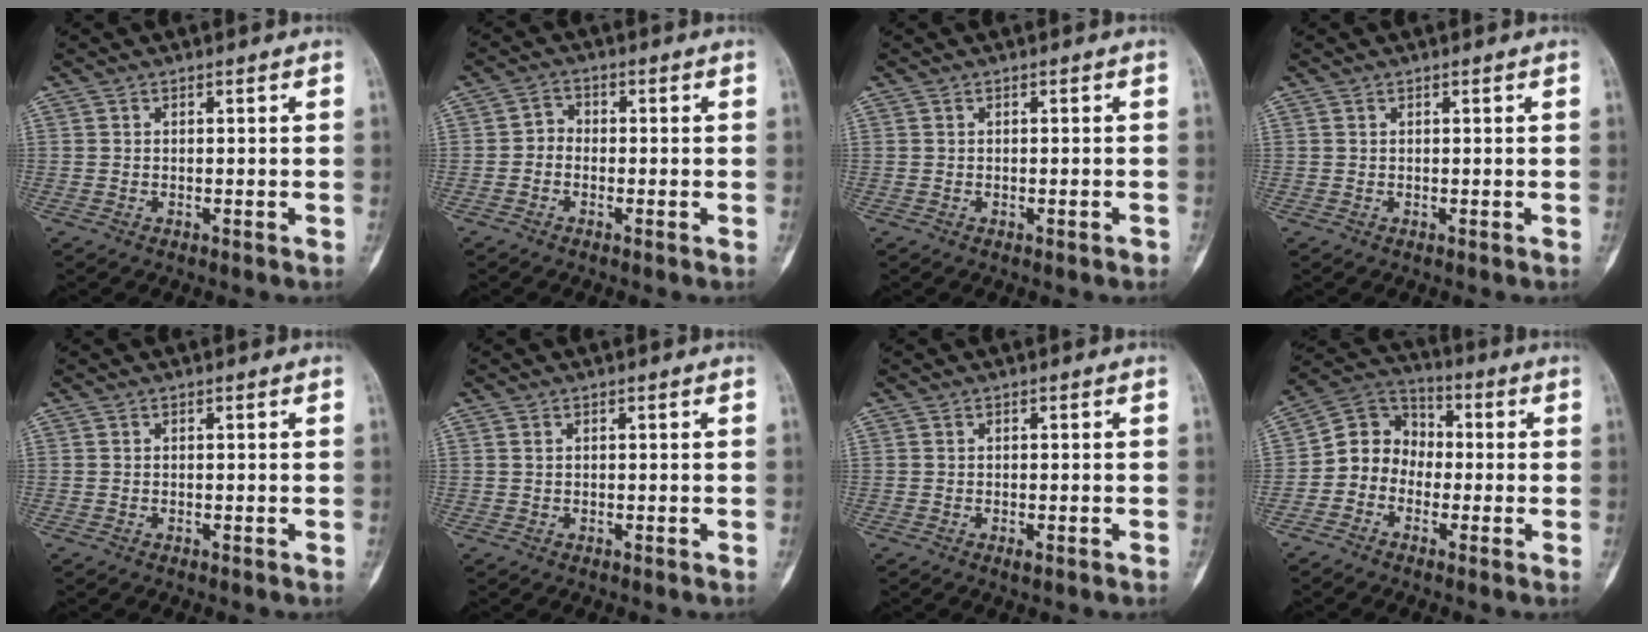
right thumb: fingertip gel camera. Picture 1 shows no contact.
{"total": 2.4, "force": [-0.9, 2.0, 1.0], "torque": [0.001, 0.009, -0.028]}
{"total": 0.6, "force": [-0.3, 0.2, 0.5], "torque": [-0.006, 0.000, -0.001]}
{"total": 0.0}
{"total": 0.0}
{"total": 0.7, "force": [0.3, 0.4, 0.4], "torque": [-0.010, 0.004, 0.008]}
{"total": 0.8, "force": [-0.5, 0.1, 0.7], "torque": [-0.008, -0.004, -0.005]}
{"total": 9.0, "force": [-1.7, 8.0, 3.8], "torque": [-0.034, 0.045, -0.051]}